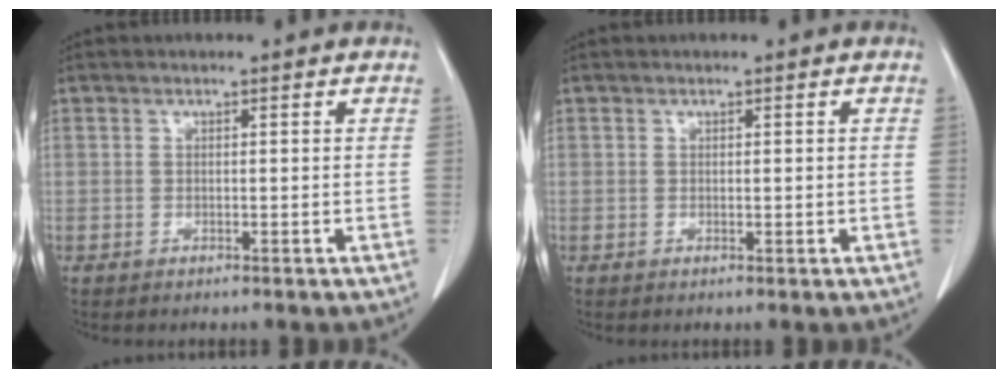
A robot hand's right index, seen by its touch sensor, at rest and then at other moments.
{"total": 0.7, "force": [0.1, 0.3, 0.7], "torque": [-0.013, -0.003, 0.004]}